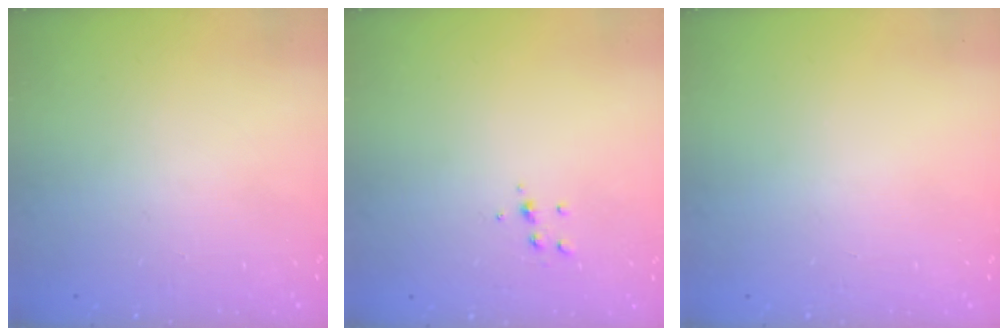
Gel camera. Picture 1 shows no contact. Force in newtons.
{"total": 5.3, "press": 5.3, "slide": 0.5}
{"total": 0.0}